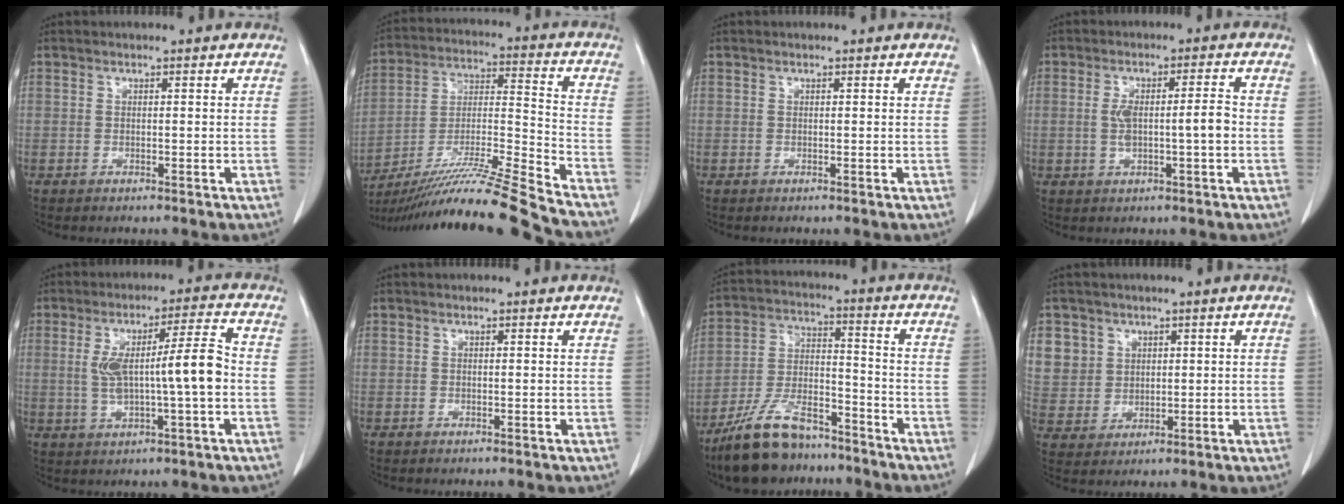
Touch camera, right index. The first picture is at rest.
{"total": 21.6, "force": [-18.8, -2.7, 10.3], "torque": [-0.185, -0.031, -0.324]}
{"total": 0.0}
{"total": 5.5, "force": [-0.4, 0.9, 5.4], "torque": [-0.108, 0.013, 0.000]}
{"total": 9.8, "force": [-0.3, 1.0, 9.7], "torque": [-0.173, 0.019, -0.002]}
{"total": 0.0}
{"total": 12.5, "force": [-9.8, 4.3, 6.4], "torque": [-0.136, -0.003, -0.184]}
{"total": 9.0, "force": [3.8, 8.1, 1.3], "torque": [-0.043, 0.016, 0.095]}